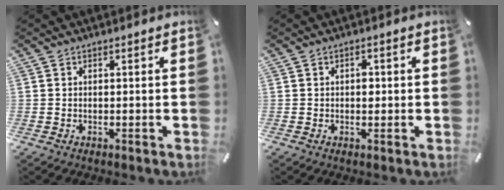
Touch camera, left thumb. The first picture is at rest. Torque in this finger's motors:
{"motor_torque": [0.27, 0.37, 0.24, -0.10, 0.00]}